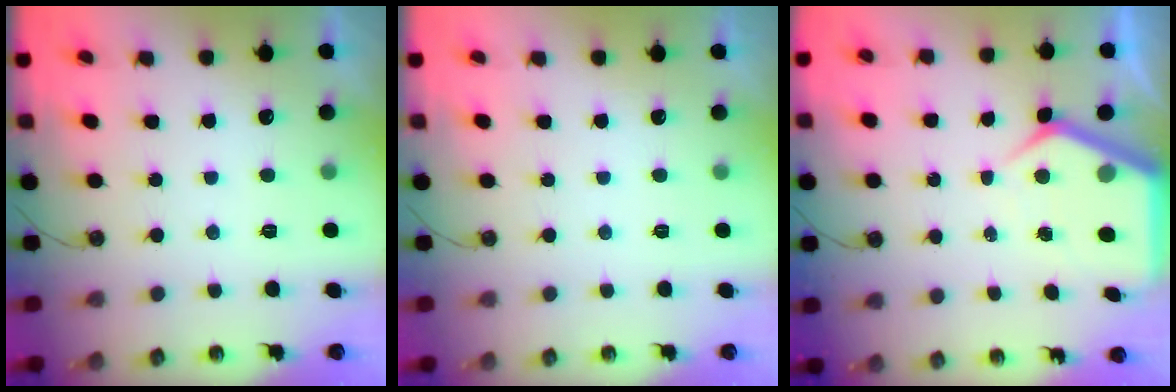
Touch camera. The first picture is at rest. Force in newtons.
{"total": 0.0}
{"total": 6.9, "press": 6.9, "slide": 0.8}